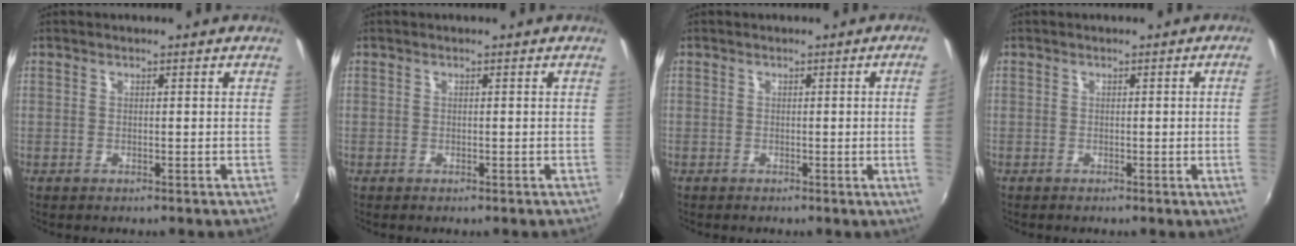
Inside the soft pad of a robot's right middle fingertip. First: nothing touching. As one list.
[{"total": 0.0}, {"total": 3.8, "force": [0.2, -1.9, 3.3], "torque": [-0.052, -0.011, 0.007]}, {"total": 2.9, "force": [0.0, -1.7, 2.3], "torque": [-0.033, -0.014, 0.005]}]